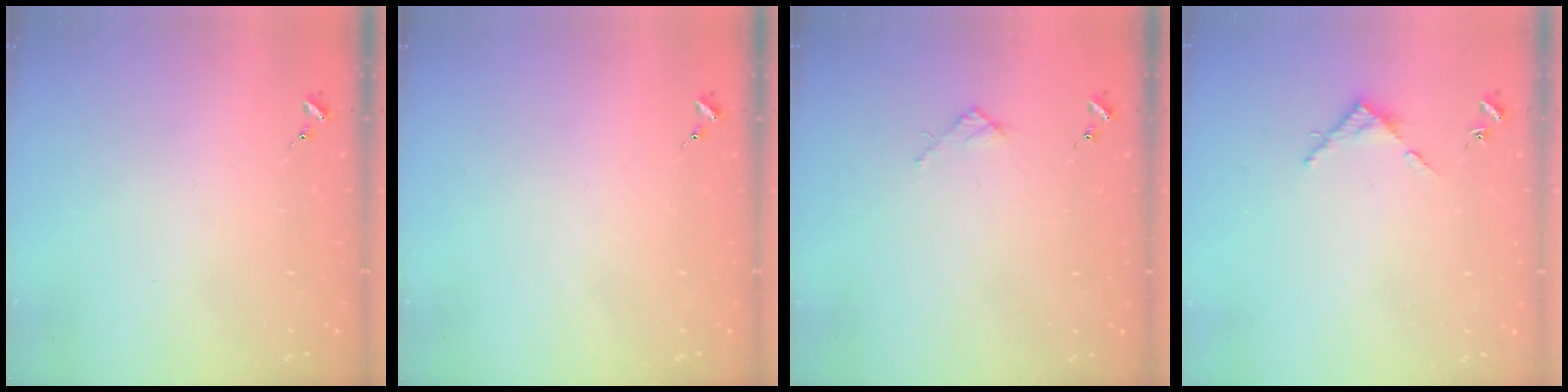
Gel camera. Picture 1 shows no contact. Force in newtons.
{"total": 0.0}
{"total": 2.7, "press": 2.7, "slide": 0.3}
{"total": 4.7, "press": 4.7, "slide": 0.2}